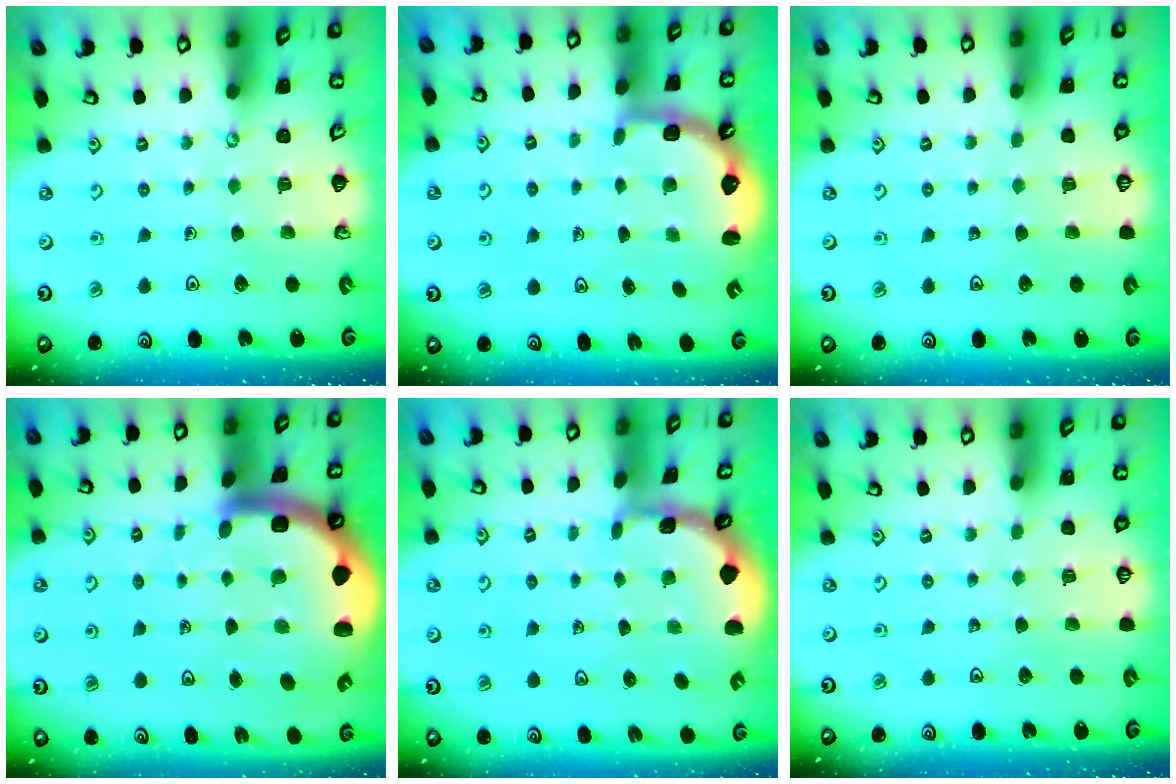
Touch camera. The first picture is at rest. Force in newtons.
{"total": 2.7, "press": 2.0, "slide": 1.9}
{"total": 0.0}
{"total": 10.8, "press": 10.6, "slide": 2.1}
{"total": 1.3, "press": 1.3, "slide": 0.1}
{"total": 0.0}